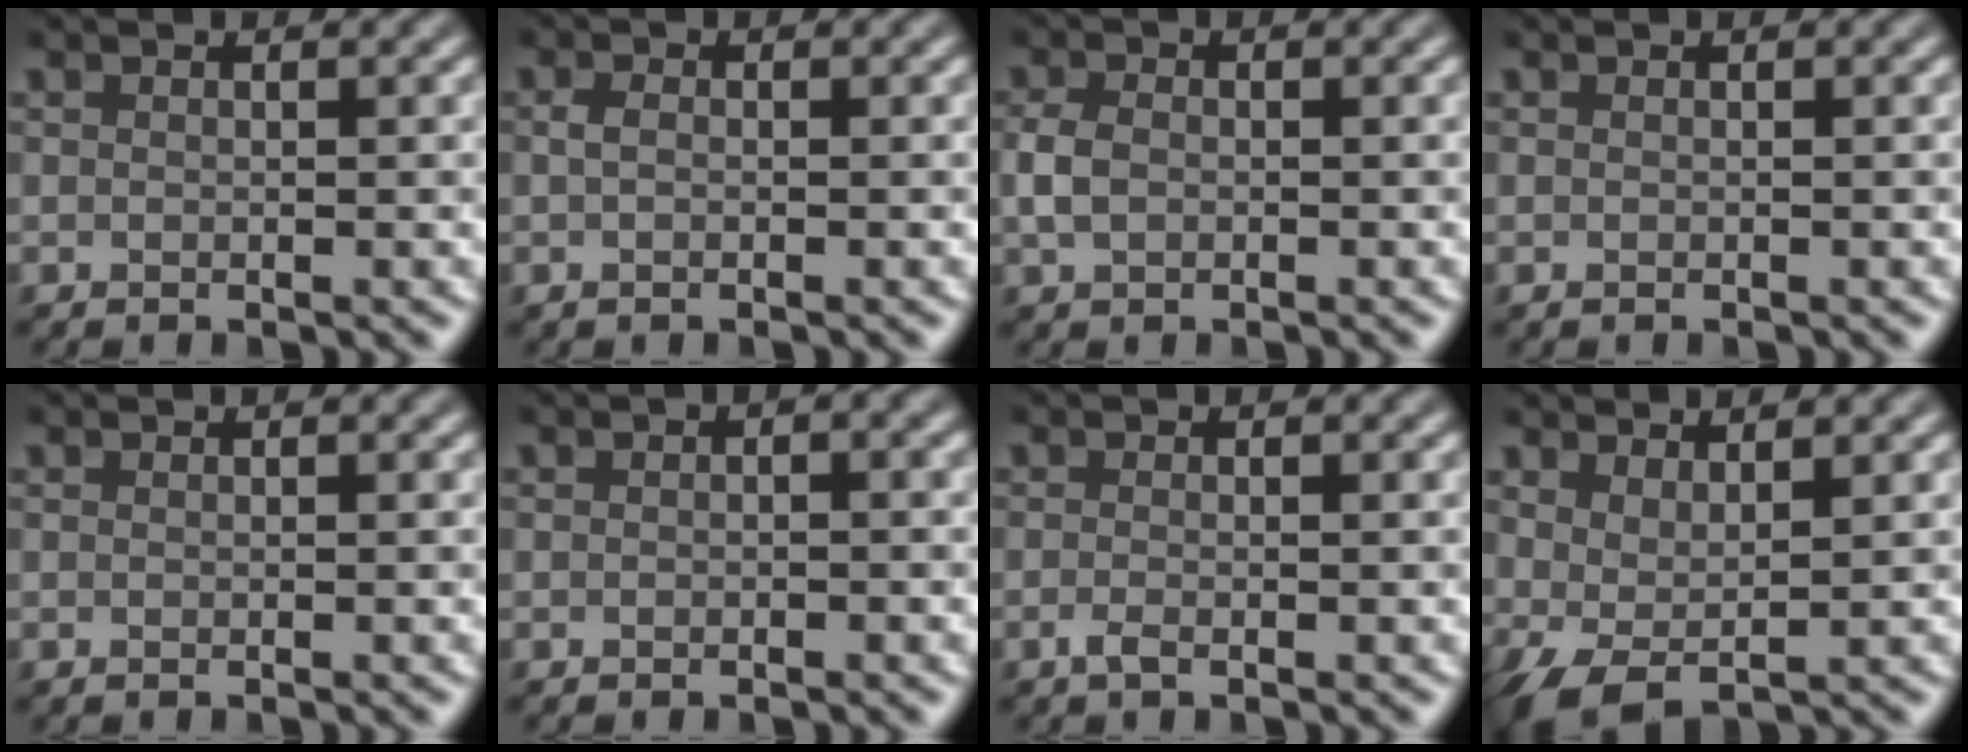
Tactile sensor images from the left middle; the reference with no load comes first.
{"total": 0.9, "force": [-0.2, 0.5, 0.8], "torque": [-0.019, 0.000, -0.004]}
{"total": 2.1, "force": [-0.3, 1.5, 1.4], "torque": [-0.031, 0.001, -0.011]}
{"total": 0.0}
{"total": 0.0}
{"total": 0.9, "force": [0.0, 0.5, 0.8], "torque": [-0.010, 0.002, -0.001]}
{"total": 1.0, "force": [-0.5, 0.3, 0.8], "torque": [-0.017, -0.002, -0.012]}
{"total": 3.1, "force": [1.0, 1.2, 2.7], "torque": [-0.056, -0.001, 0.021]}